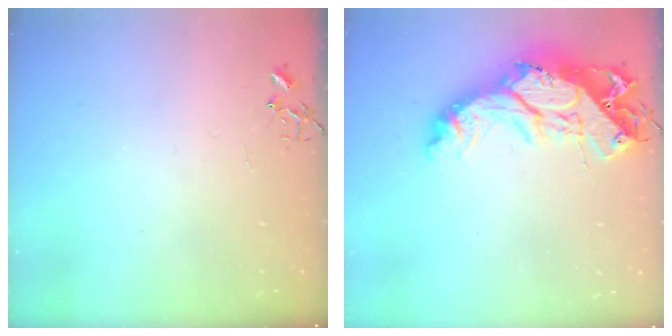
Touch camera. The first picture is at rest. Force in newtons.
{"total": 21.7, "press": 21.6, "slide": 2.0}